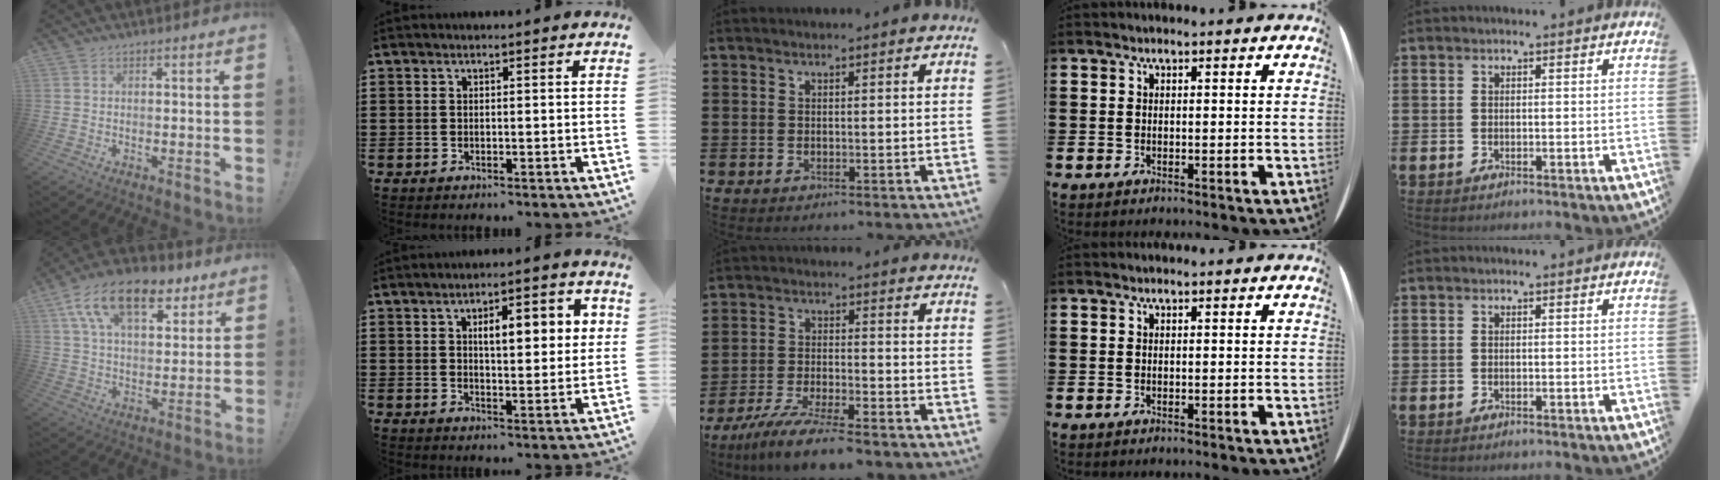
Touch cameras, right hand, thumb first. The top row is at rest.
{"thumb": {"total": 18.5, "force": [10.2, 9.6, 12.0], "torque": [-0.201, -0.044, 0.181]}, "index": {"total": 6.0, "force": [1.7, 2.1, 5.4], "torque": [-0.085, -0.001, 0.020]}, "middle": {"total": 7.4, "force": [-6.5, 0.1, 3.5], "torque": [-0.077, -0.009, -0.123]}}